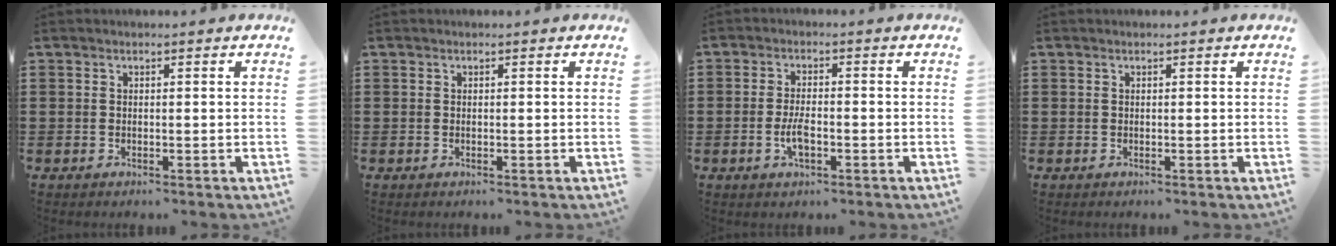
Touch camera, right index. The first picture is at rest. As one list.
[{"total": 0.0}, {"total": 3.8, "force": [-1.2, 1.4, 3.3], "torque": [-0.072, -0.002, -0.024]}, {"total": 0.0}]